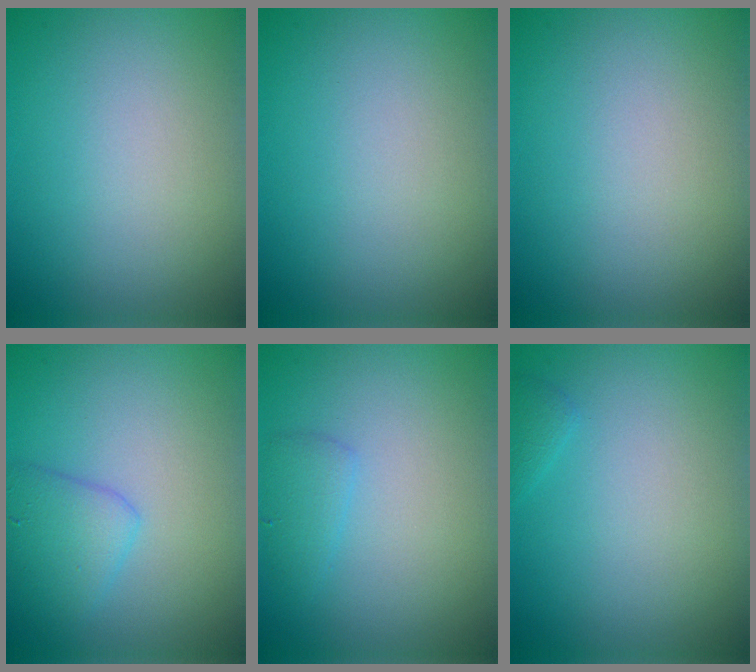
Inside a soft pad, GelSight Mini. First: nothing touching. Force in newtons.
{"total": 0.0}
{"total": 0.0}
{"total": 2.6, "press": 2.6, "slide": 0.2}
{"total": 1.4, "press": 1.4, "slide": 0.1}
{"total": 0.7, "press": 0.7, "slide": 0.1}